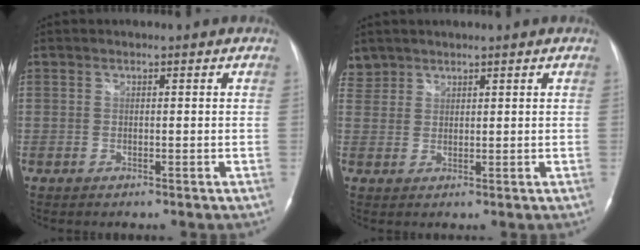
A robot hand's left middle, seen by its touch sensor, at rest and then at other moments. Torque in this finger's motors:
{"motor_torque": [0.08, -0.05, 0.02, -0.01]}